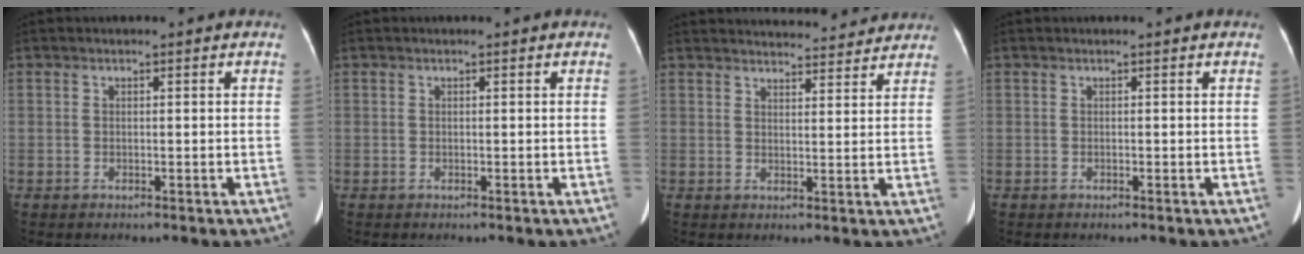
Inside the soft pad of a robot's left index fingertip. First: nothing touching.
{"total": 0.0}
{"total": 13.6, "force": [13.2, 2.0, 2.7], "torque": [-0.018, 0.005, 0.155]}
{"total": 0.7, "force": [0.5, 0.0, 0.5], "torque": [-0.008, 0.004, 0.004]}